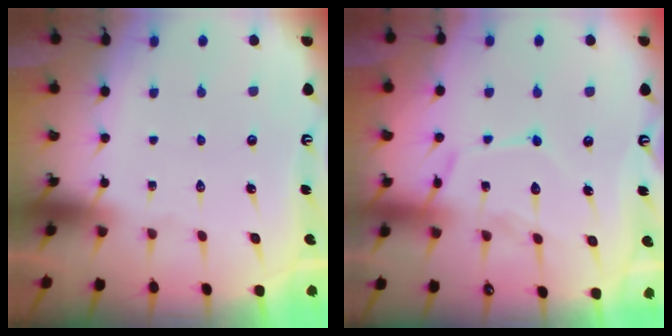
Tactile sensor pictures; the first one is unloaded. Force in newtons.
{"total": 12.3, "press": 12.2, "slide": 1.1}